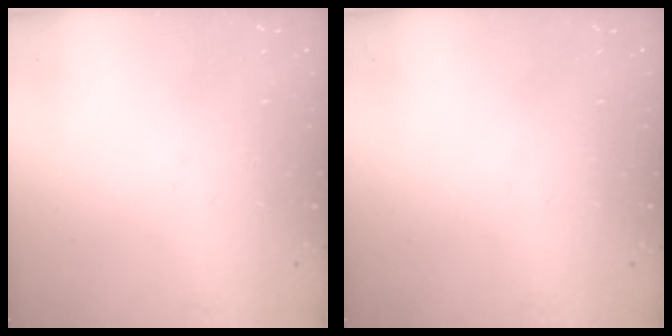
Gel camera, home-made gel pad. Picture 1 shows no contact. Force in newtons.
{"total": 0.0}